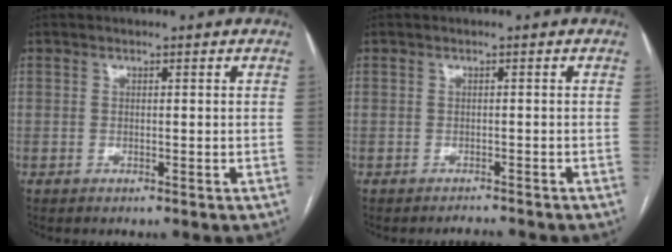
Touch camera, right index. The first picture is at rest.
{"total": 1.3, "force": [-1.2, 0.0, -0.1], "torque": [0.002, -0.006, -0.015]}